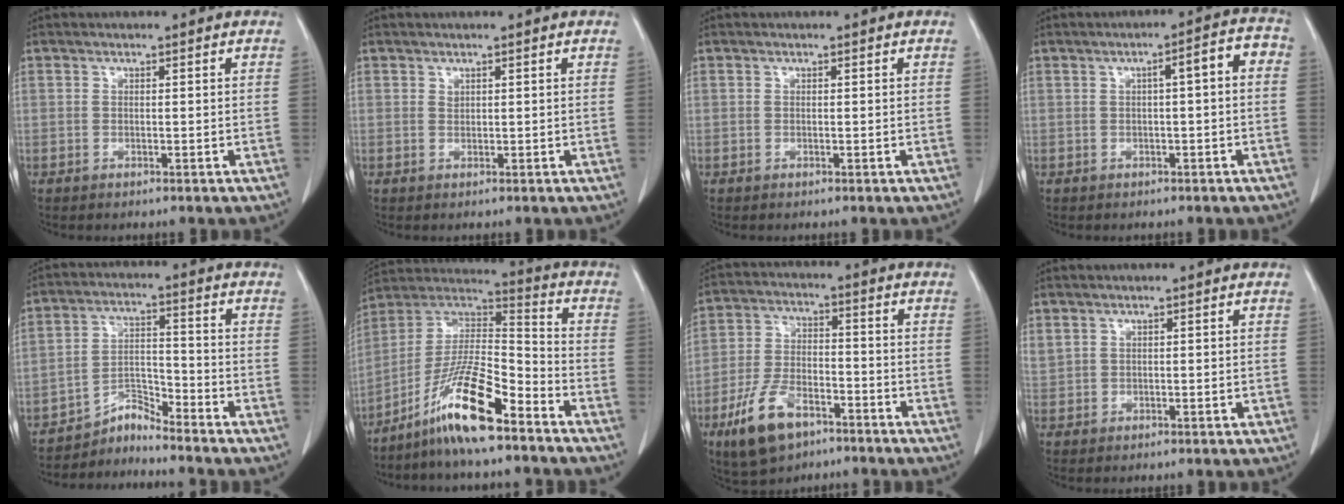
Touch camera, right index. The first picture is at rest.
{"total": 0.5, "force": [0.4, 0.3, 0.1], "torque": [0.001, 0.000, 0.008]}
{"total": 0.0}
{"total": 4.6, "force": [0.2, 0.8, 4.6], "torque": [-0.058, 0.021, -0.001]}
{"total": 4.2, "force": [-4.1, 0.0, -0.6], "torque": [0.017, 0.013, -0.071]}
{"total": 13.8, "force": [-9.1, 1.7, 10.2], "torque": [-0.198, 0.006, -0.170]}
{"total": 10.6, "force": [-6.4, 5.1, 6.8], "torque": [-0.149, -0.002, -0.116]}
{"total": 2.7, "force": [1.1, 1.5, 2.0], "torque": [-0.056, 0.021, 0.040]}